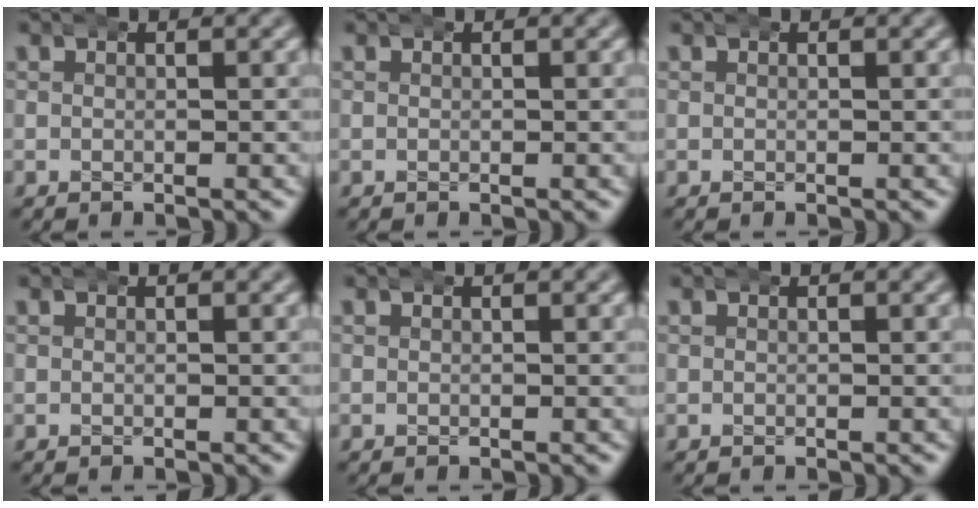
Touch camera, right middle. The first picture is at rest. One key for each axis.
{"total": 0.0}
{"total": 0.0}
{"total": 0.0}
{"total": 0.0}
{"total": 0.0}